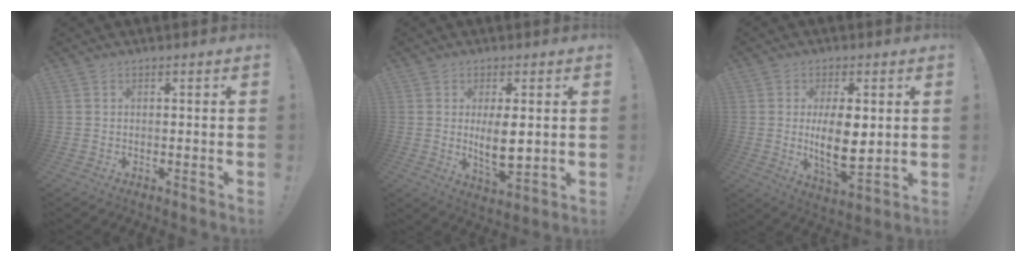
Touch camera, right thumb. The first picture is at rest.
{"total": 8.7, "force": [0.7, 3.4, 8.0], "torque": [-0.129, -0.019, 0.009]}
{"total": 12.3, "force": [0.9, 5.1, 11.1], "torque": [-0.188, -0.023, 0.012]}